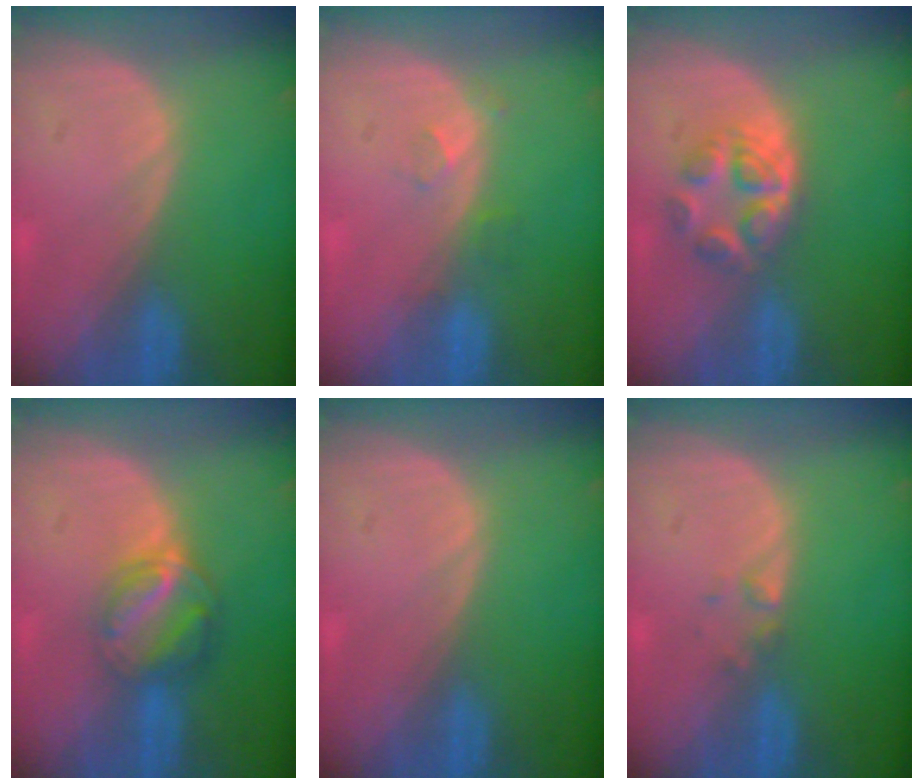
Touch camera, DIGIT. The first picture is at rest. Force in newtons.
{"total": 2.3, "press": 2.0, "slide": 1.1}
{"total": 5.6, "press": 5.0, "slide": 2.5}
{"total": 6.4, "press": 5.5, "slide": 3.2}
{"total": 0.0}
{"total": 1.2, "press": 1.2, "slide": 0.1}